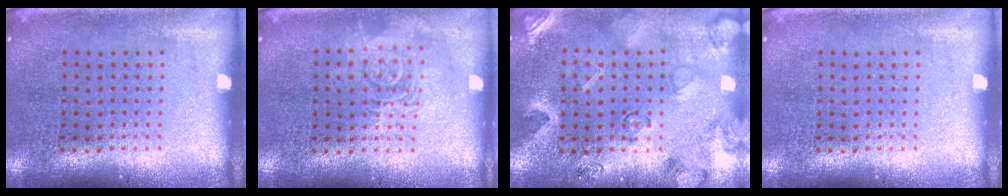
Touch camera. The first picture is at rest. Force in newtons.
{"total": 1.6, "press": 1.6, "slide": 0.3}
{"total": 2.3, "press": 1.9, "slide": 1.3}
{"total": 0.0}